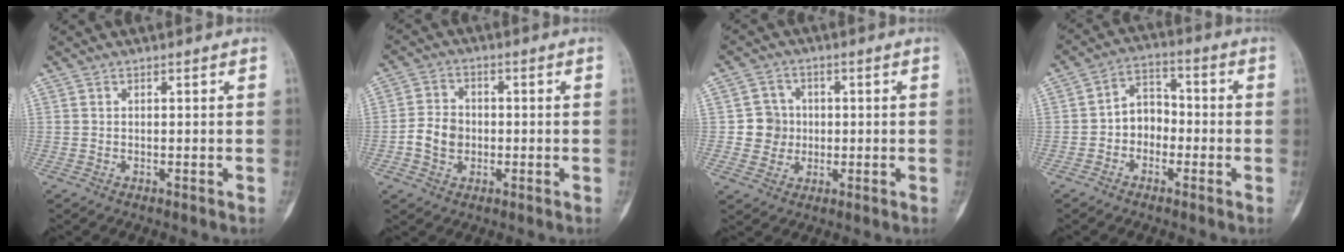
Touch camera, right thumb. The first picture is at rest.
{"total": 6.2, "force": [-1.2, 5.0, 3.4], "torque": [-0.049, 0.016, -0.027]}
{"total": 5.7, "force": [-0.1, 5.6, 1.0], "torque": [0.016, 0.011, -0.006]}
{"total": 6.5, "force": [-1.7, 5.1, 3.6], "torque": [-0.027, 0.031, -0.044]}